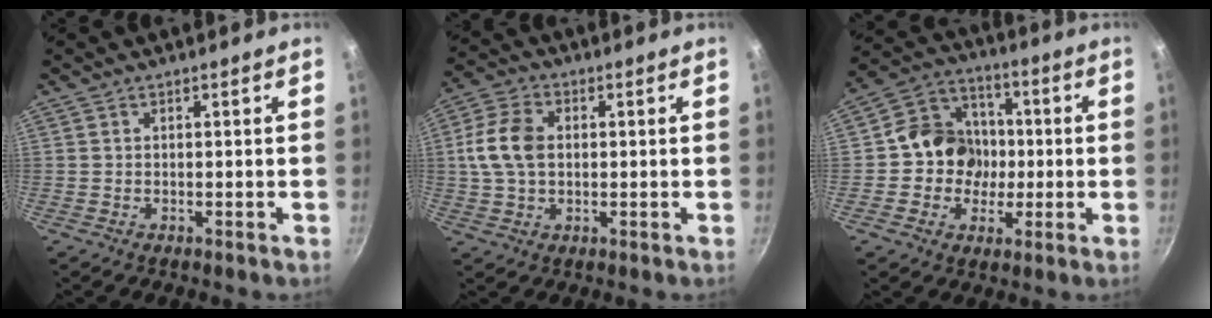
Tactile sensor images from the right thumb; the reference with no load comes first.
{"total": 9.3, "force": [0.8, 6.3, 6.7], "torque": [-0.127, 0.015, 0.009]}
{"total": 11.8, "force": [-0.6, 10.7, 5.1], "torque": [-0.046, 0.024, -0.031]}